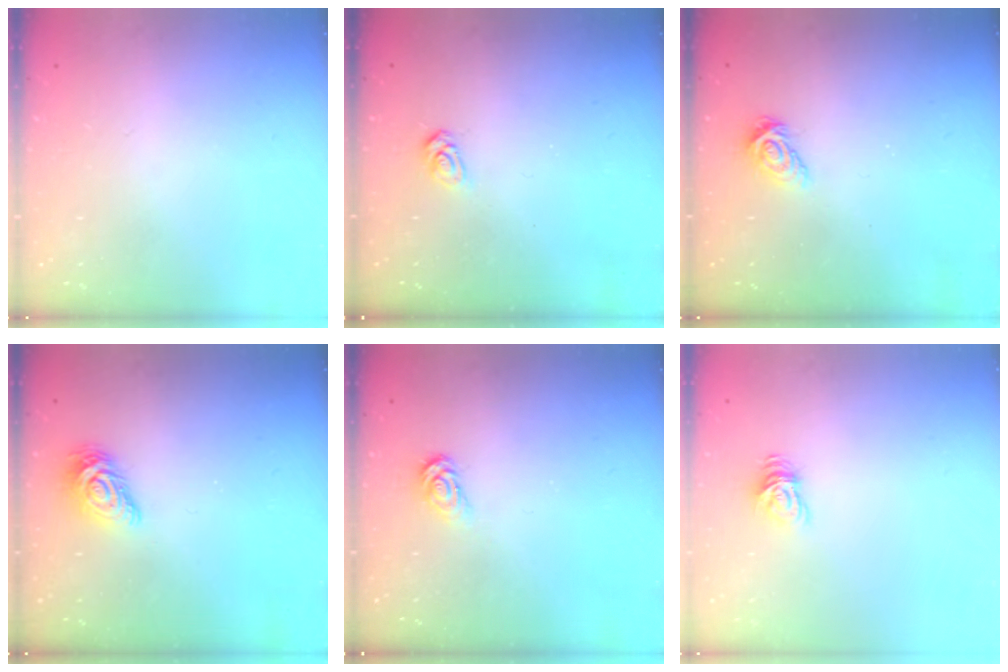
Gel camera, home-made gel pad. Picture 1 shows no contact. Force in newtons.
{"total": 4.1, "press": 4.1, "slide": 0.4}
{"total": 6.2, "press": 6.2, "slide": 0.9}
{"total": 9.0, "press": 9.0, "slide": 0.5}
{"total": 3.1, "press": 3.1, "slide": 0.3}
{"total": 6.2, "press": 6.1, "slide": 0.6}